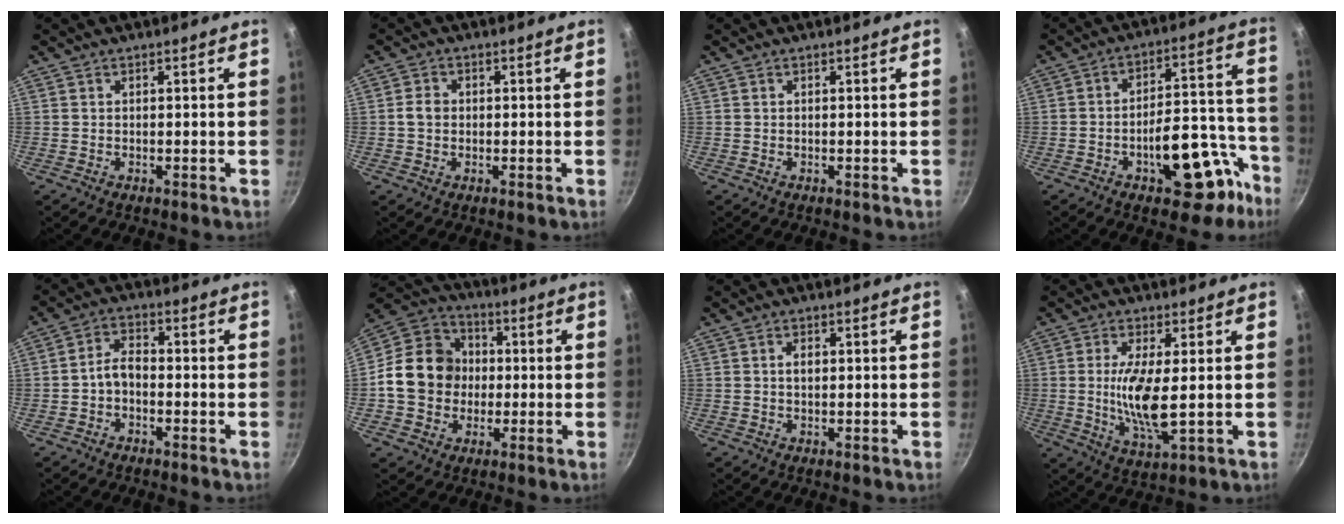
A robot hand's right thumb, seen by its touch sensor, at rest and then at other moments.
{"total": 2.8, "force": [-0.1, 2.3, 1.6], "torque": [-0.021, 0.008, -0.005]}
{"total": 0.0}
{"total": 18.0, "force": [-8.6, 9.0, 13.0], "torque": [-0.107, 0.077, -0.115]}
{"total": 4.4, "force": [-1.4, 2.8, 3.0], "torque": [-0.048, 0.027, -0.034]}
{"total": 15.4, "force": [-0.6, 13.2, 7.8], "torque": [-0.105, 0.029, -0.026]}
{"total": 1.8, "force": [0.2, 1.1, 1.4], "torque": [-0.018, 0.004, 0.004]}
{"total": 10.0, "force": [0.3, 2.8, 9.6], "torque": [-0.195, -0.017, 0.009]}